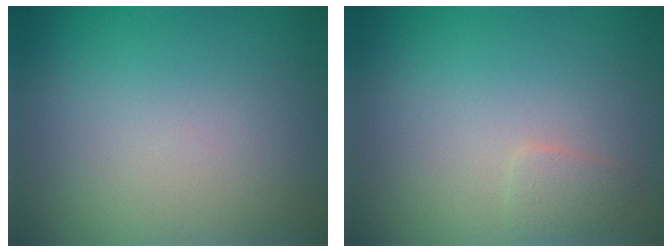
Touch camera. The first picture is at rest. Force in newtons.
{"total": 1.0, "press": 1.0, "slide": 0.0}